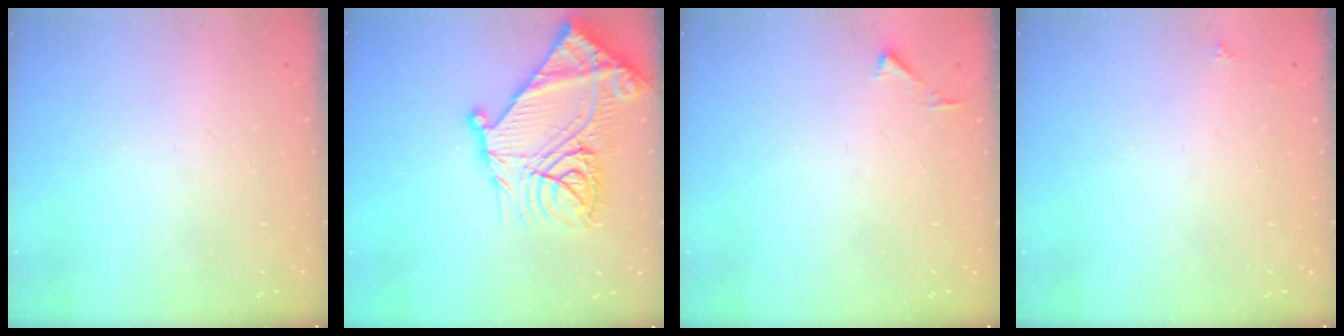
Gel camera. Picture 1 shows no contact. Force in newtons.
{"total": 28.1, "press": 27.9, "slide": 3.3}
{"total": 2.8, "press": 2.8, "slide": 0.3}
{"total": 2.1, "press": 2.1, "slide": 0.3}